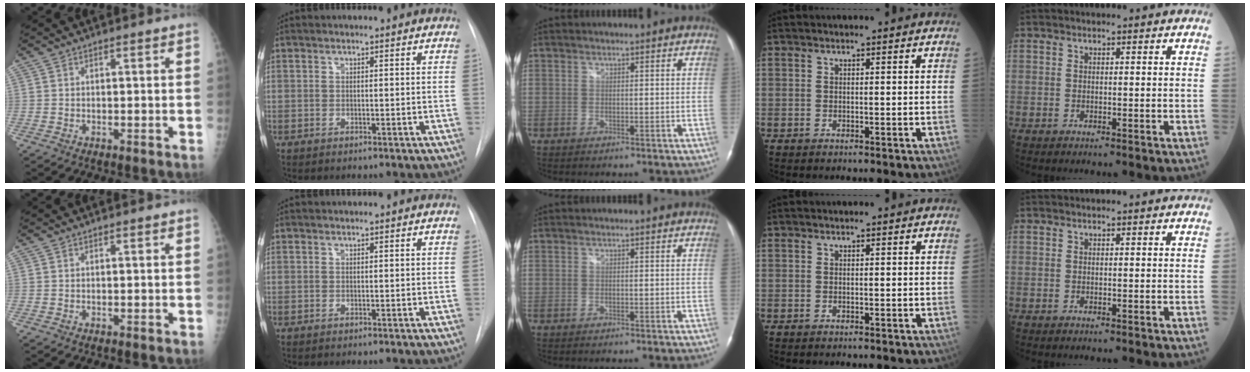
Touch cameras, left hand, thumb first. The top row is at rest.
{}